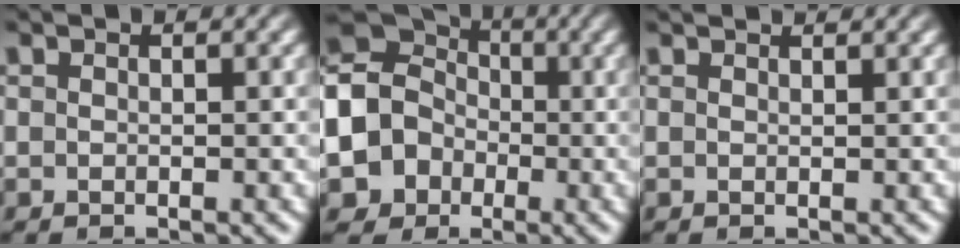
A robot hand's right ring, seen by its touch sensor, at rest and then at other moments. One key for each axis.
{"total": 13.0, "fx": -0.8, "fy": 11.7, "fz": 5.5, "tx": -0.151, "ty": -0.036, "tz": -0.017}
{"total": 1.3, "fx": 1.3, "fy": -0.4, "fz": 0.2, "tx": 0.009, "ty": 0.001, "tz": 0.019}